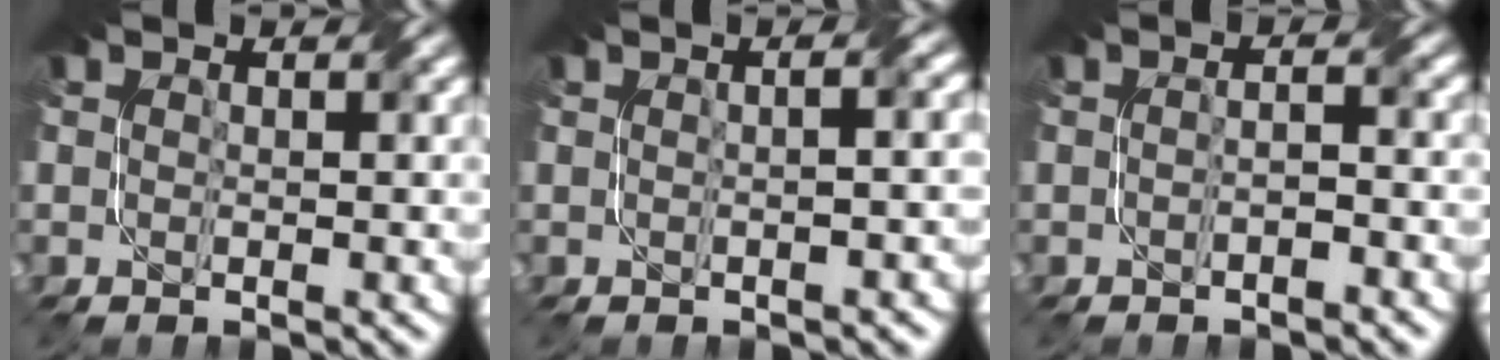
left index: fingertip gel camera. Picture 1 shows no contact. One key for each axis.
{"total": 4.3, "fx": 0.5, "fy": 2.2, "fz": 3.6, "tx": -0.015, "ty": 0.027, "tz": -0.012}
{"total": 1.4, "fx": -0.8, "fy": 0.2, "fz": 1.2, "tx": -0.022, "ty": 0.001, "tz": -0.018}